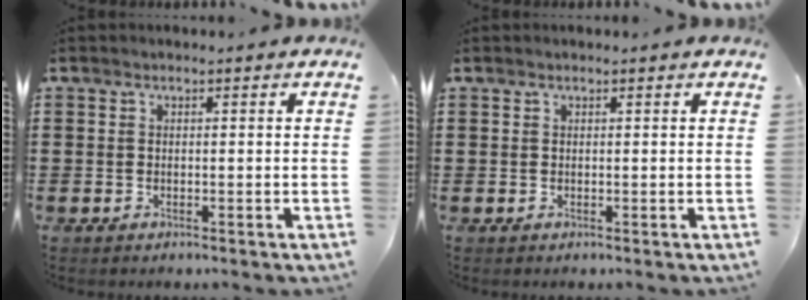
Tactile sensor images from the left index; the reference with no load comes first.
{"total": 0.0}